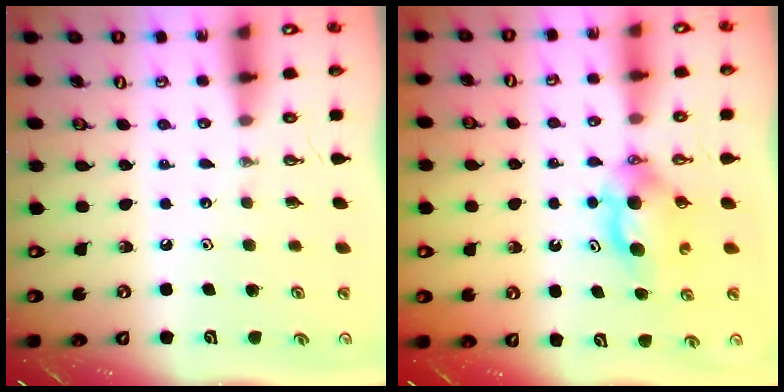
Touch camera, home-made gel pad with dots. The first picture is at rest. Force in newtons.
{"total": 5.9, "press": 5.8, "slide": 1.1}